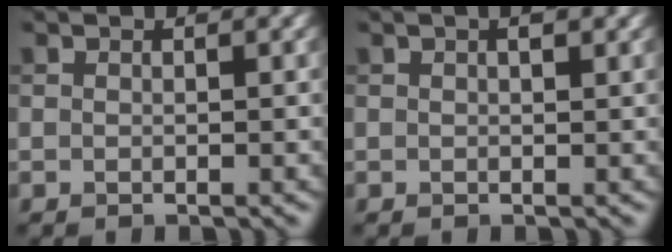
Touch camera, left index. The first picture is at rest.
{"total": 1.5, "force": [0.9, 0.4, 1.1], "torque": [-0.004, 0.000, 0.011]}